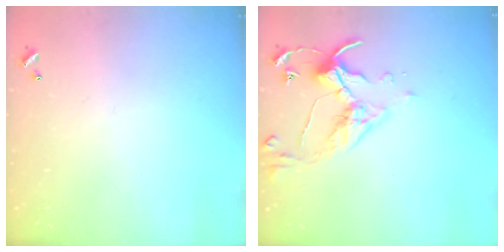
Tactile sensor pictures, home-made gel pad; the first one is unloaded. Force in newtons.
{"total": 4.8, "press": 4.7, "slide": 1.0}